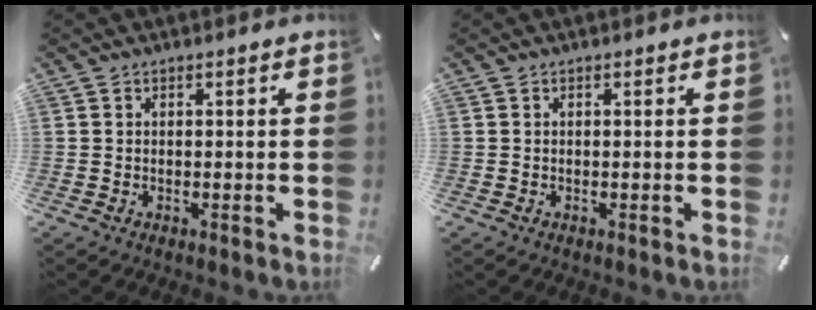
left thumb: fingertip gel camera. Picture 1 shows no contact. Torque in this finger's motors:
{"motor_torque": [-0.03, -0.02, -0.04, -0.02, 0.00]}